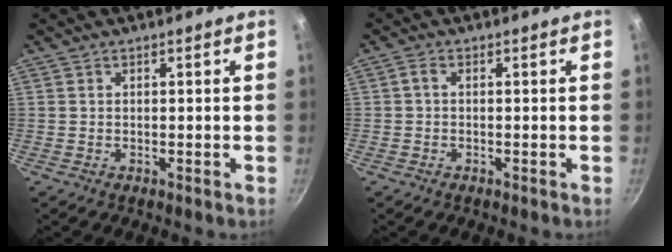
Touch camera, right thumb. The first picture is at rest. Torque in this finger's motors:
{"motor_torque": [0.12, -0.05, 0.41, -0.29, 0.09]}